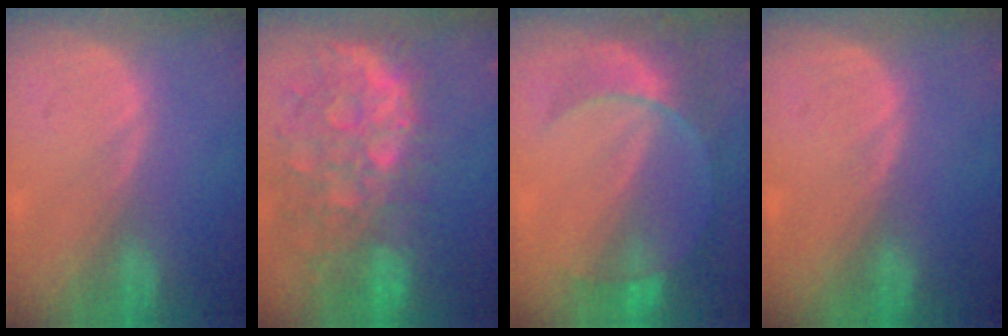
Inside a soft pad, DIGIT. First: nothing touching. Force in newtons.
{"total": 13.3, "press": 10.9, "slide": 7.6}
{"total": 7.5, "press": 6.6, "slide": 3.6}
{"total": 0.0}